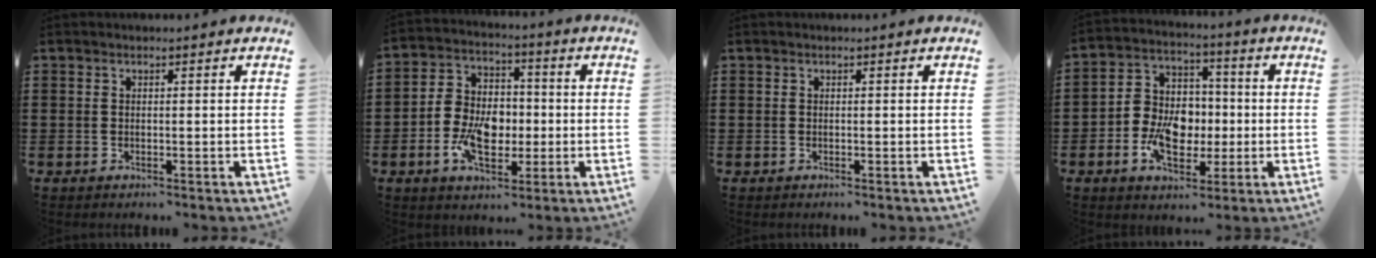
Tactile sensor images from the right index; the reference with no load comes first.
{"total": 9.3, "force": [-2.1, 6.4, 6.4], "torque": [-0.134, 0.012, -0.041]}
{"total": 0.0}
{"total": 9.1, "force": [-2.1, 6.8, 5.7], "torque": [-0.125, 0.012, -0.040]}